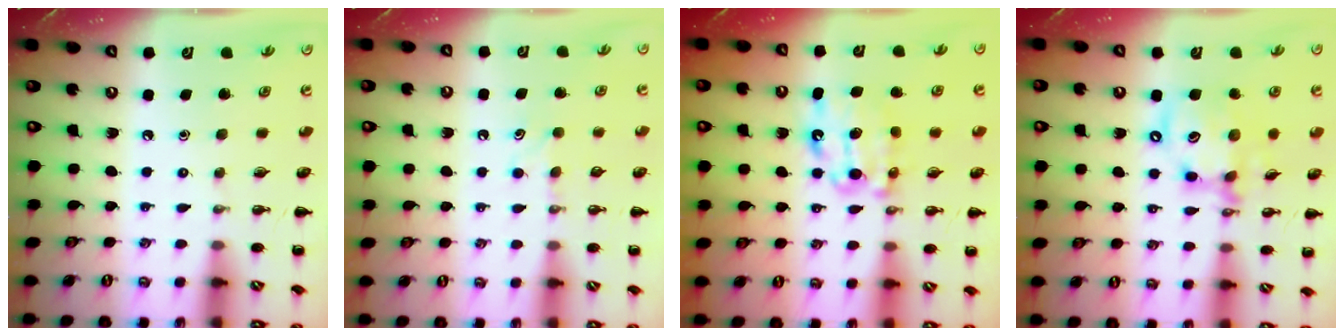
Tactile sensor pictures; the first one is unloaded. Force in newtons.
{"total": 3.9, "press": 3.6, "slide": 1.3}
{"total": 10.0, "press": 10.0, "slide": 0.8}
{"total": 13.4, "press": 13.1, "slide": 3.2}